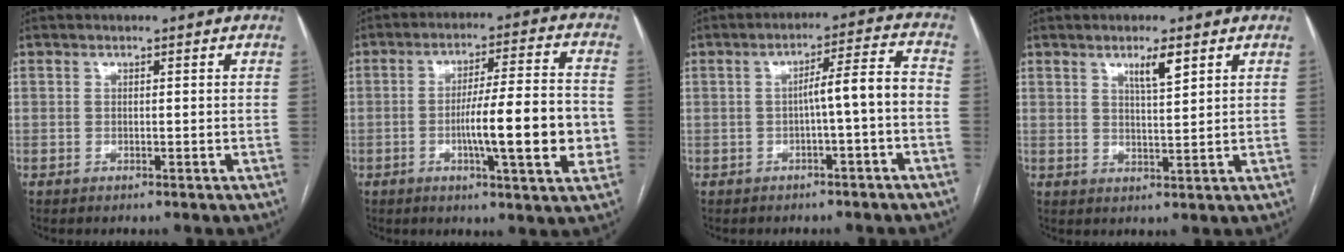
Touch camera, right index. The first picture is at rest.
{"total": 13.8, "force": [-2.7, 1.2, 13.4], "torque": [-0.208, 0.004, -0.041]}
{"total": 6.0, "force": [-1.5, 0.0, 5.8], "torque": [-0.085, 0.023, -0.018]}
{"total": 3.9, "force": [2.3, 0.5, 3.1], "torque": [-0.053, -0.004, 0.041]}